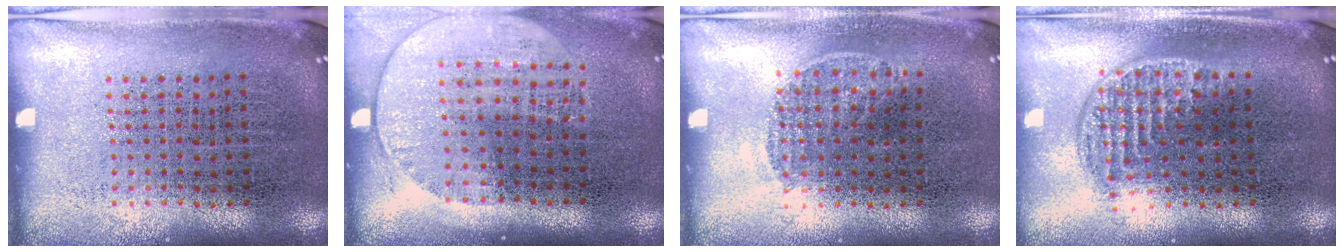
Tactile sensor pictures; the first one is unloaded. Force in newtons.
{"total": 1.5, "press": 1.3, "slide": 0.7}
{"total": 0.5, "press": 0.2, "slide": 0.5}
{"total": 1.2, "press": 1.0, "slide": 0.6}